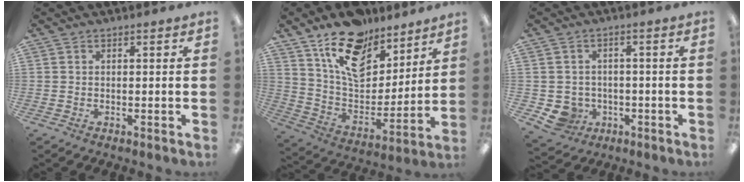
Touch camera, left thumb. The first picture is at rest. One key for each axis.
{"total": 17.2, "fx": 12.0, "fy": 9.5, "fz": 7.9, "tx": -0.134, "ty": -0.080, "tz": 0.217}
{"total": 4.7, "fx": -1.4, "fy": 4.4, "fz": 1.0, "tx": -0.037, "ty": 0.007, "tz": -0.021}